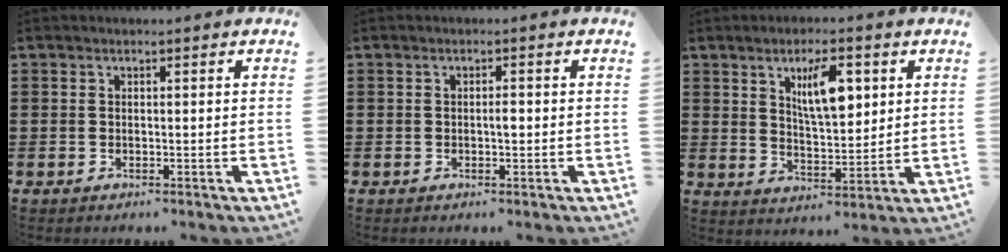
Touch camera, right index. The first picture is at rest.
{"total": 1.2, "force": [-0.1, 0.4, 1.1], "torque": [-0.022, -0.001, -0.002]}
{"total": 7.9, "force": [3.1, 3.0, 6.7], "torque": [-0.113, 0.001, 0.047]}